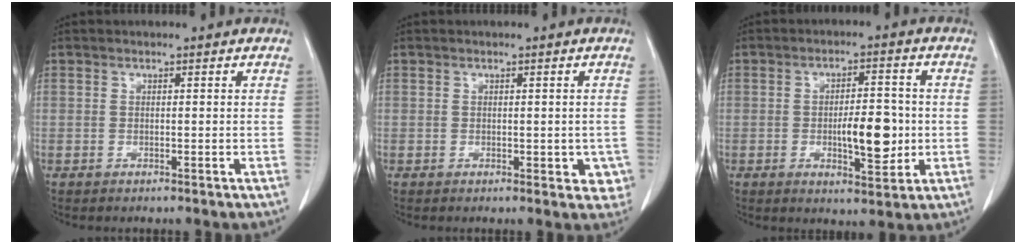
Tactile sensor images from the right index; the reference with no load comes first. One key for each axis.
{"total": 3.9, "fx": -0.8, "fy": 2.2, "fz": 3.1, "tx": -0.010, "ty": 0.002, "tz": -0.004}
{"total": 8.0, "fx": -1.1, "fy": 2.7, "fz": 7.5, "tx": -0.117, "ty": -0.002, "tz": -0.013}